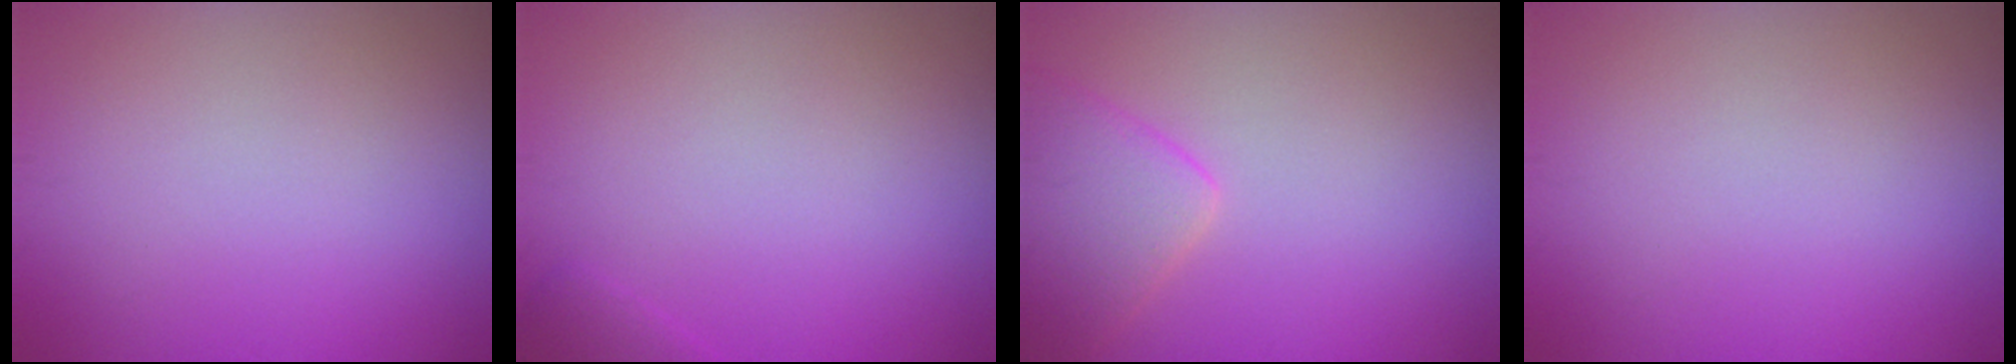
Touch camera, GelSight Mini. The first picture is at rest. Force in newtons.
{"total": 0.9, "press": 0.9, "slide": 0.1}
{"total": 3.7, "press": 3.7, "slide": 0.3}
{"total": 0.0}